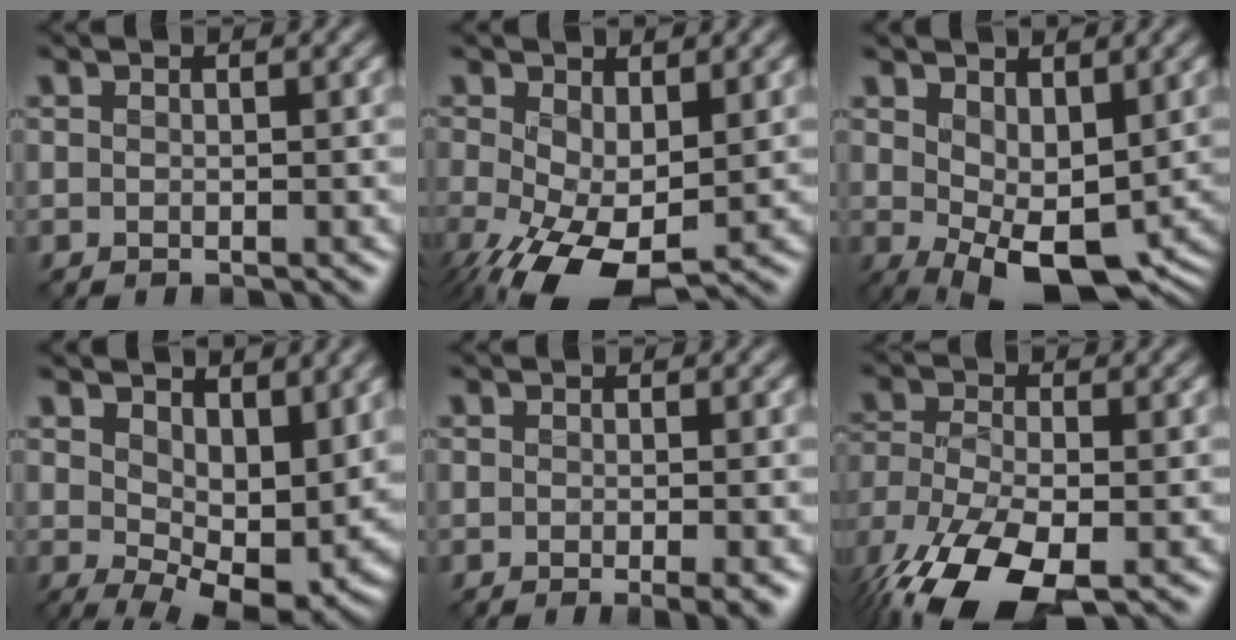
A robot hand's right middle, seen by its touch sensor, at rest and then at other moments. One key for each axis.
{"total": 8.7, "fx": -1.8, "fy": 4.8, "fz": 7.1, "tx": -0.157, "ty": -0.029, "tz": -0.022}
{"total": 6.5, "fx": -0.1, "fy": 3.6, "fz": 5.4, "tx": -0.097, "ty": -0.016, "tz": 0.009}
{"total": 8.7, "fx": 0.9, "fy": 5.0, "fz": 7.1, "tx": -0.120, "ty": -0.027, "tz": 0.028}
{"total": 1.7, "fx": -0.7, "fy": 0.1, "fz": 1.5, "tx": -0.029, "ty": -0.010, "tz": -0.012}
{"total": 10.4, "fx": -6.2, "fy": 4.5, "fz": 7.1, "tx": -0.156, "ty": -0.027, "tz": -0.118}